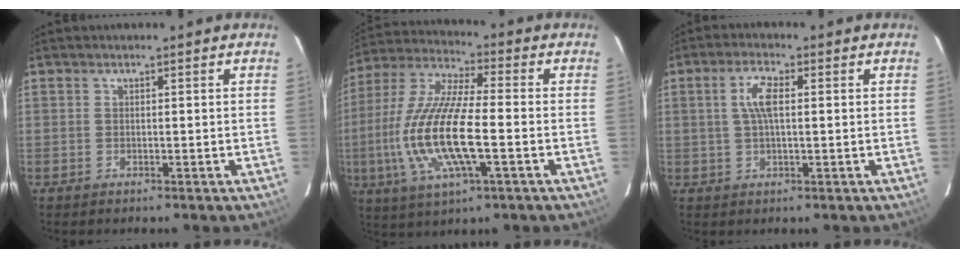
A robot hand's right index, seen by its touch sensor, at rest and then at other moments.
{"total": 17.8, "force": [-3.6, 4.5, 16.9], "torque": [-0.352, -0.010, -0.072]}
{"total": 4.9, "force": [0.9, 1.7, 4.5], "torque": [-0.089, 0.009, 0.018]}